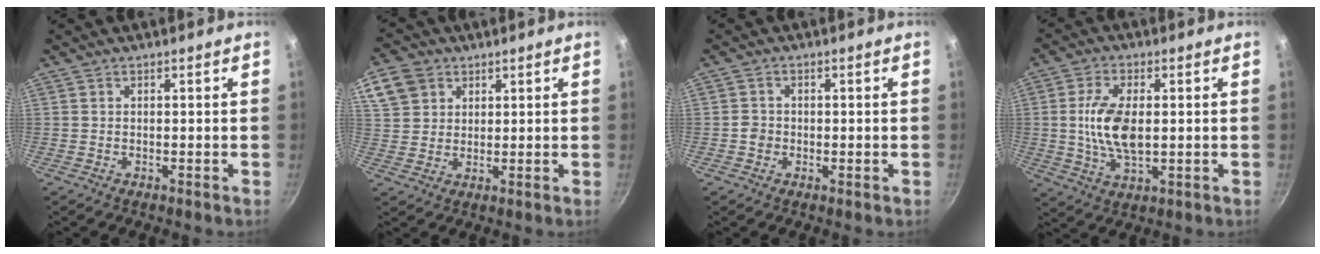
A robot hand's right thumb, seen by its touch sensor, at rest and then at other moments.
{"total": 8.4, "force": [3.9, 6.6, 3.3], "torque": [-0.045, 0.001, 0.070]}
{"total": 2.0, "force": [-0.4, 1.8, 0.7], "torque": [-0.003, 0.006, -0.010]}
{"total": 9.1, "force": [0.2, 4.4, 7.9], "torque": [-0.153, 0.000, 0.005]}